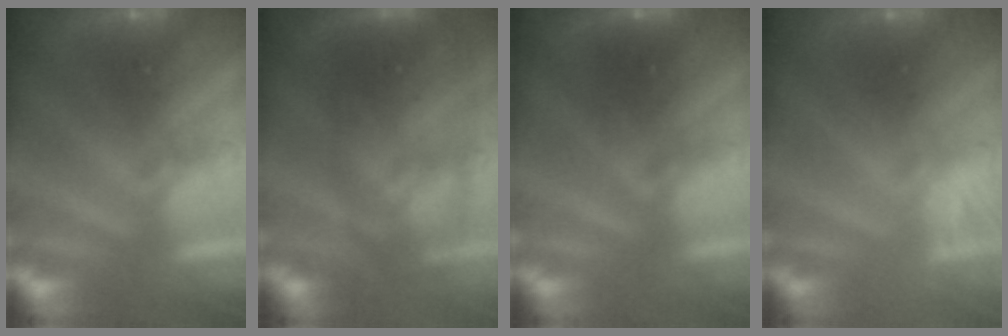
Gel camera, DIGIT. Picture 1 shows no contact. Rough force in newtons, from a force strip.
{"total": 2.8}
{"total": 2.7}
{"total": 1.6}